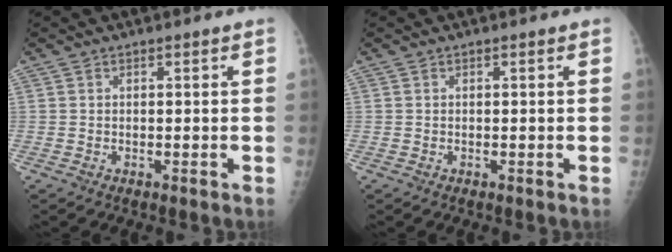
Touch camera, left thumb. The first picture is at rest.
{"total": 0.0}